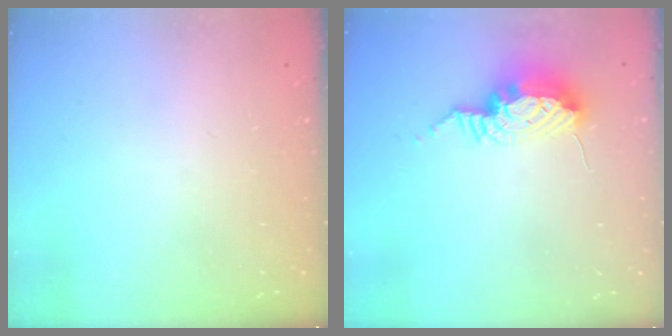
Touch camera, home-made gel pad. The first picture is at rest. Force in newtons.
{"total": 10.2, "press": 10.0, "slide": 2.0}